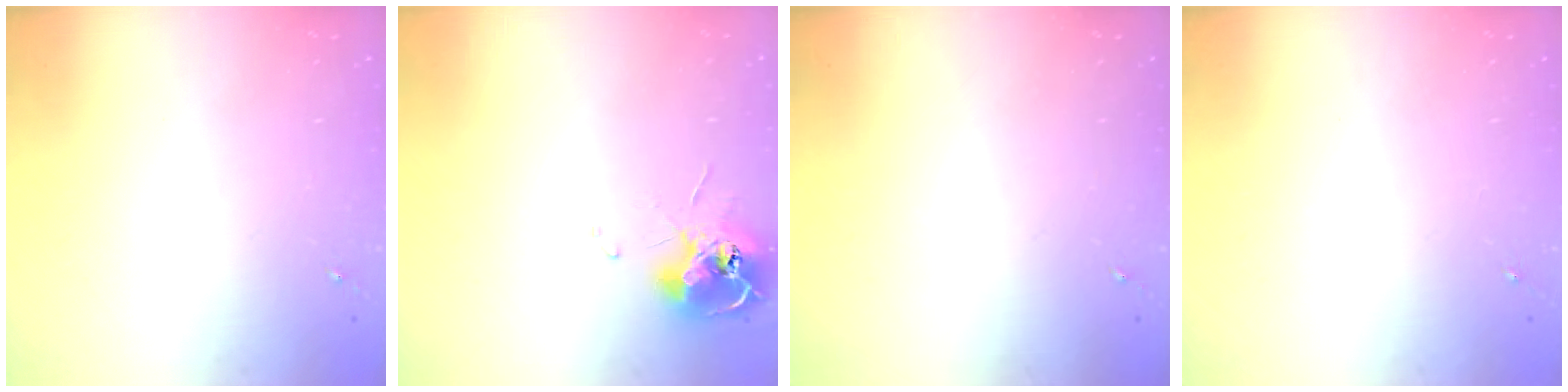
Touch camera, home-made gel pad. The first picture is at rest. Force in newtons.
{"total": 12.0, "press": 11.9, "slide": 1.2}
{"total": 0.0}
{"total": 0.0}